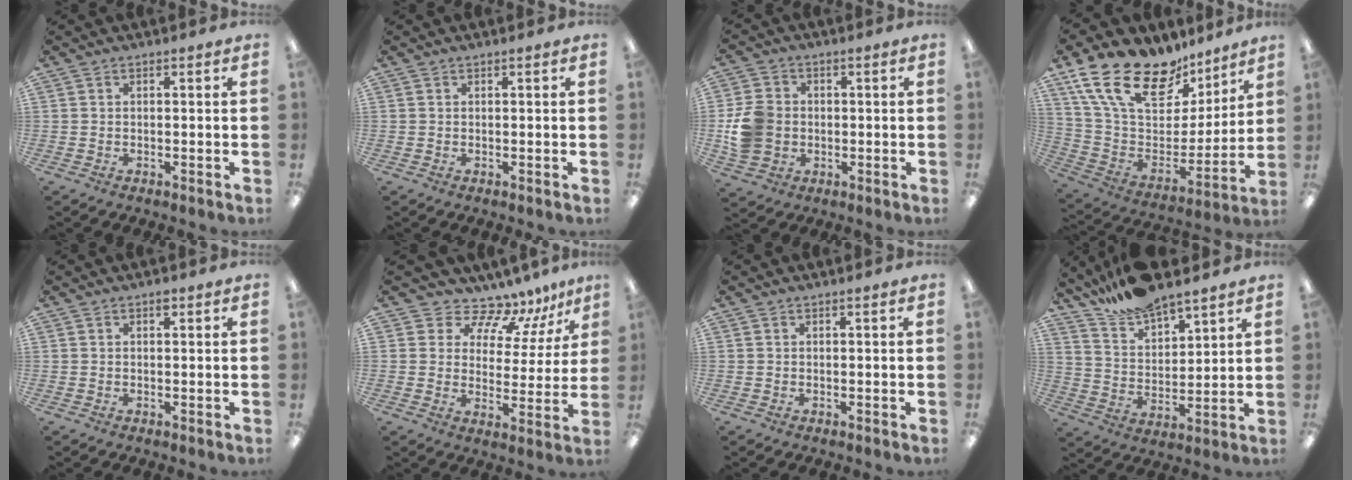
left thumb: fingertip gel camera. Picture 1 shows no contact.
{"total": 0.0}
{"total": 9.1, "force": [-0.4, 7.8, 4.6], "torque": [-0.091, 0.018, -0.002]}
{"total": 22.4, "force": [15.5, 11.1, 11.8], "torque": [-0.228, -0.093, 0.285]}
{"total": 1.0, "force": [0.6, 0.4, 0.7], "torque": [-0.008, -0.001, 0.009]}
{"total": 10.5, "force": [9.2, 4.6, 2.3], "torque": [-0.046, -0.080, 0.167]}
{"total": 0.0}
{"total": 11.1, "force": [10.4, 2.4, 2.8], "torque": [-0.066, -0.072, 0.195]}